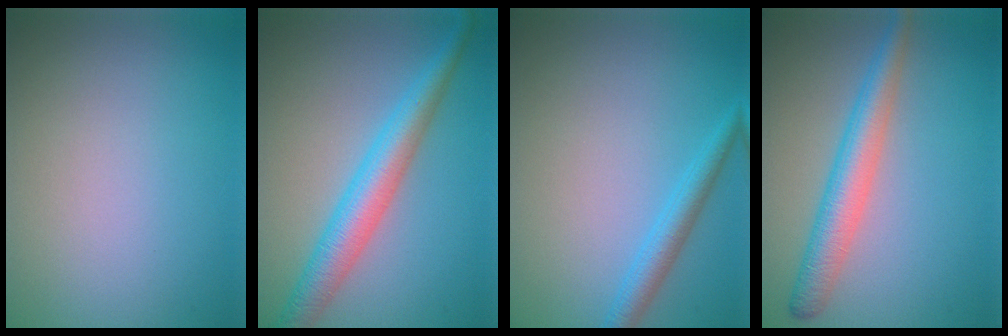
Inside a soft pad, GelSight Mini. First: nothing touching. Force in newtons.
{"total": 5.0, "press": 5.0, "slide": 0.0}
{"total": 2.5, "press": 2.5, "slide": 0.1}
{"total": 4.2, "press": 4.2, "slide": 0.1}